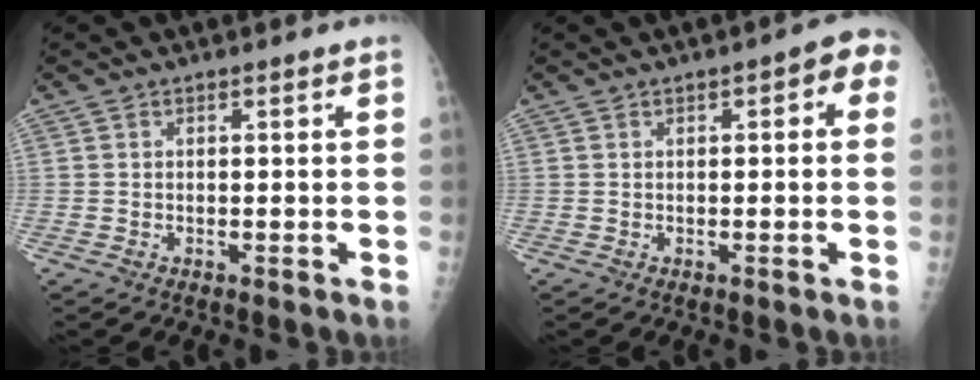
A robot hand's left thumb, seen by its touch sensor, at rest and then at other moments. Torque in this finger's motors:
{"motor_torque": [-0.24, -0.01, 0.05, -0.16, 0.04]}